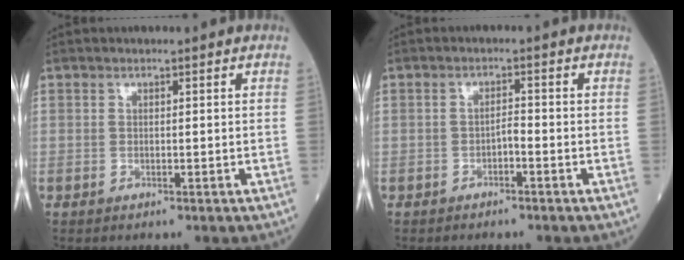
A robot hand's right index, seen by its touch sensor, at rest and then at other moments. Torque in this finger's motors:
{"motor_torque": [0.16, -0.09, 0.13, 0.04]}